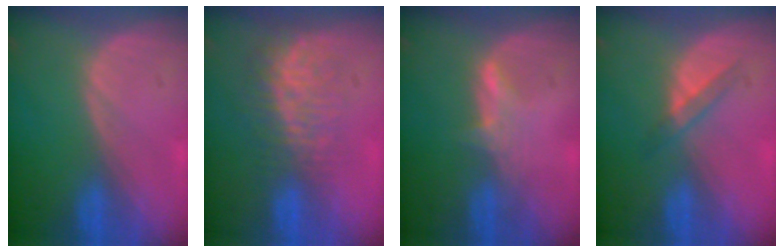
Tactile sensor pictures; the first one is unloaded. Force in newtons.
{"total": 8.3, "press": 7.2, "slide": 4.1}
{"total": 2.6, "press": 2.5, "slide": 0.3}
{"total": 2.6, "press": 2.4, "slide": 1.0}